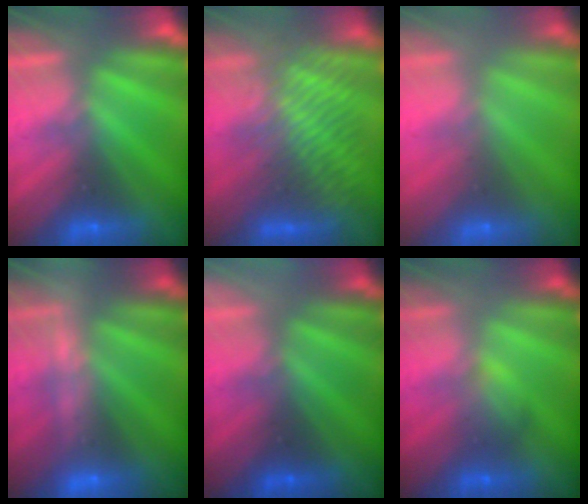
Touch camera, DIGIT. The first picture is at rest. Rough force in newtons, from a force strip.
{"total": 3.3}
{"total": 2.3}
{"total": 2.3}
{"total": 2.6}
{"total": 2.2}